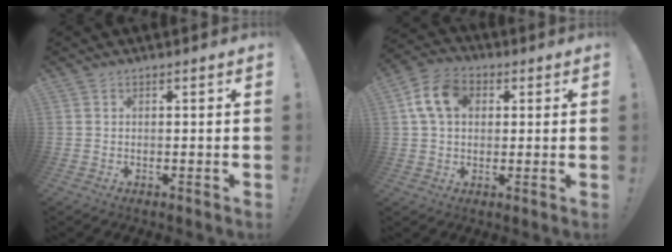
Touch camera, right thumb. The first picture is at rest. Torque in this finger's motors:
{"motor_torque": [-0.25, 0.74, 0.03, 0.03, 0.03]}